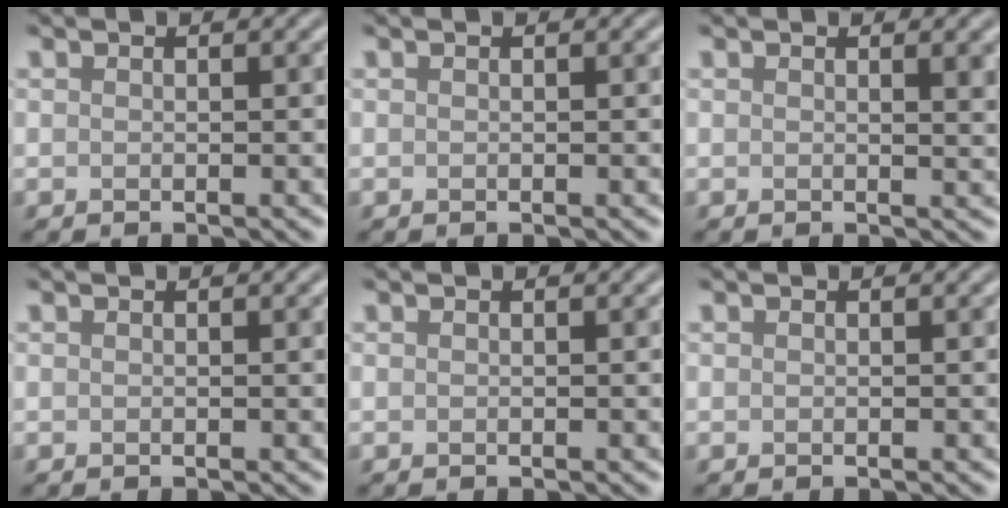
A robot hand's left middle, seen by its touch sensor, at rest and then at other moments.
{"total": 0.0}
{"total": 2.1, "force": [0.8, 0.6, 1.8], "torque": [-0.012, 0.002, 0.008]}
{"total": 0.5, "force": [0.2, 0.1, 0.5], "torque": [-0.004, 0.002, 0.001]}
{"total": 0.0}
{"total": 0.0}